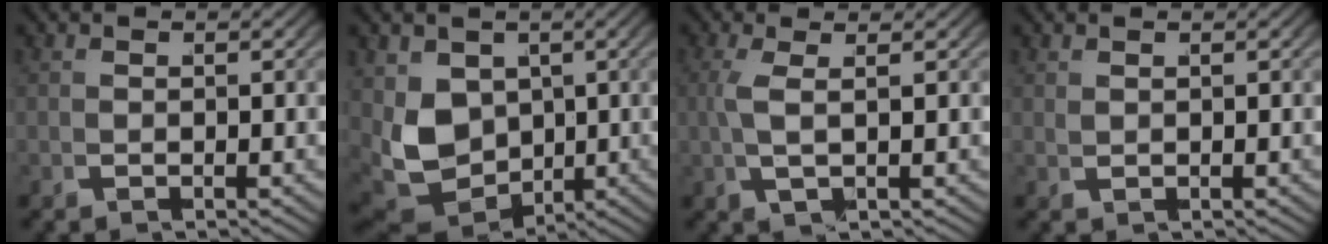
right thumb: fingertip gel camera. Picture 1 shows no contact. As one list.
[{"total": 9.4, "force": [-0.8, 7.2, 6.0], "torque": [-0.163, -0.058, 0.014]}, {"total": 2.4, "force": [1.0, 0.0, 2.2], "torque": [-0.056, 0.003, 0.021]}, {"total": 1.0, "force": [0.9, -0.5, -0.1], "torque": [0.005, 0.008, 0.018]}]